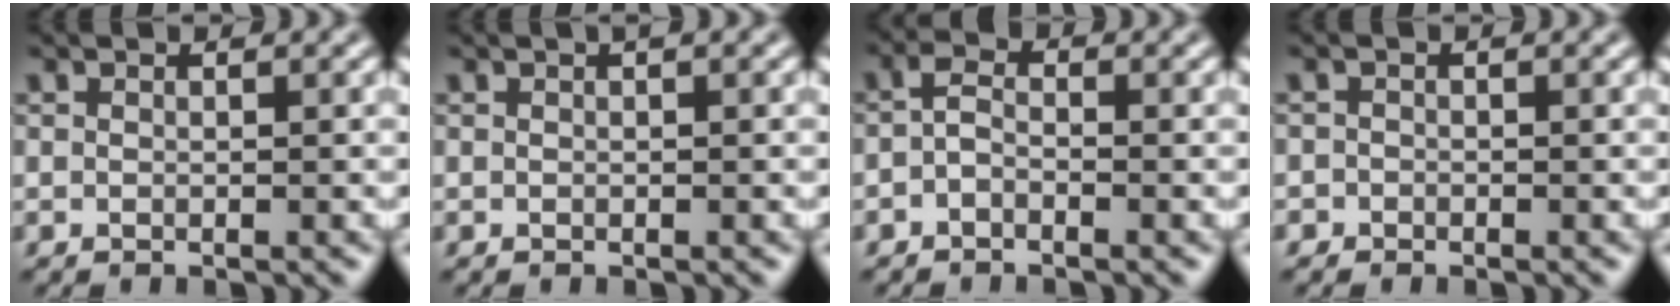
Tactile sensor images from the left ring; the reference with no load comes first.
{"total": 0.6, "force": [0.3, 0.1, 0.5], "torque": [-0.008, 0.007, 0.005]}
{"total": 1.5, "force": [-0.7, 0.8, 1.1], "torque": [-0.021, 0.003, -0.019]}
{"total": 0.8, "force": [-0.4, 0.7, -0.1], "torque": [0.009, -0.004, -0.009]}